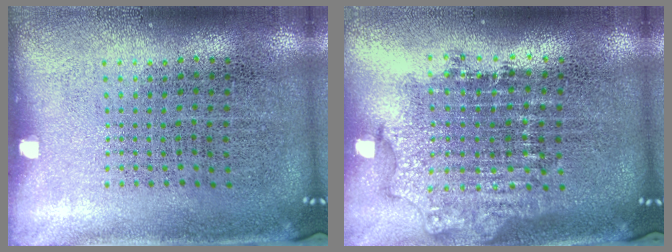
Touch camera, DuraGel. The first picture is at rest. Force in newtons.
{"total": 1.8, "press": 1.4, "slide": 1.1}